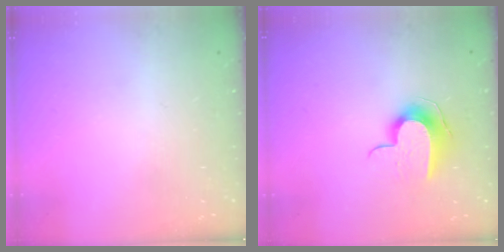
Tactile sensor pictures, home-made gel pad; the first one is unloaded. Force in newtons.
{"total": 9.0, "press": 9.0, "slide": 0.5}